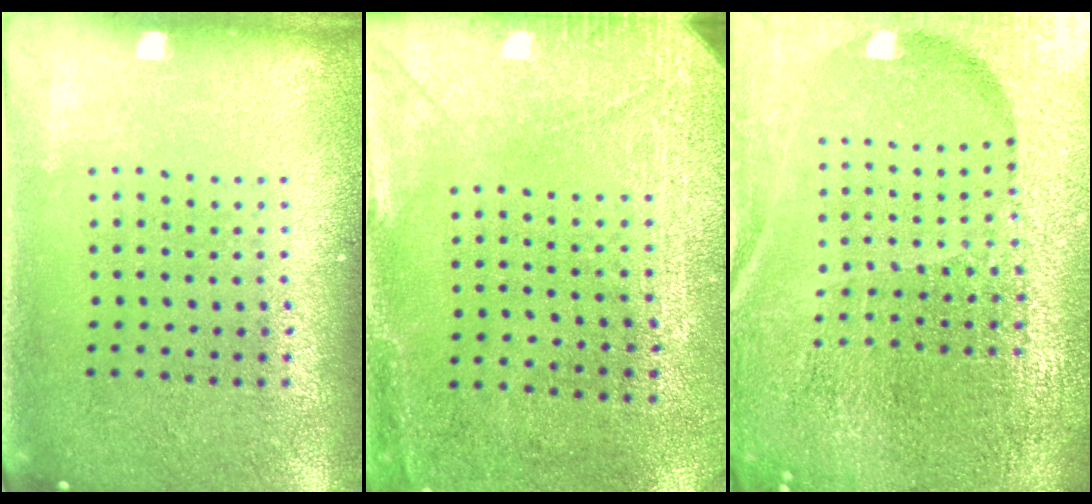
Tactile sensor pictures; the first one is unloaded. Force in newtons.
{"total": 3.0, "press": 2.6, "slide": 1.4}
{"total": 6.8, "press": 5.9, "slide": 3.4}